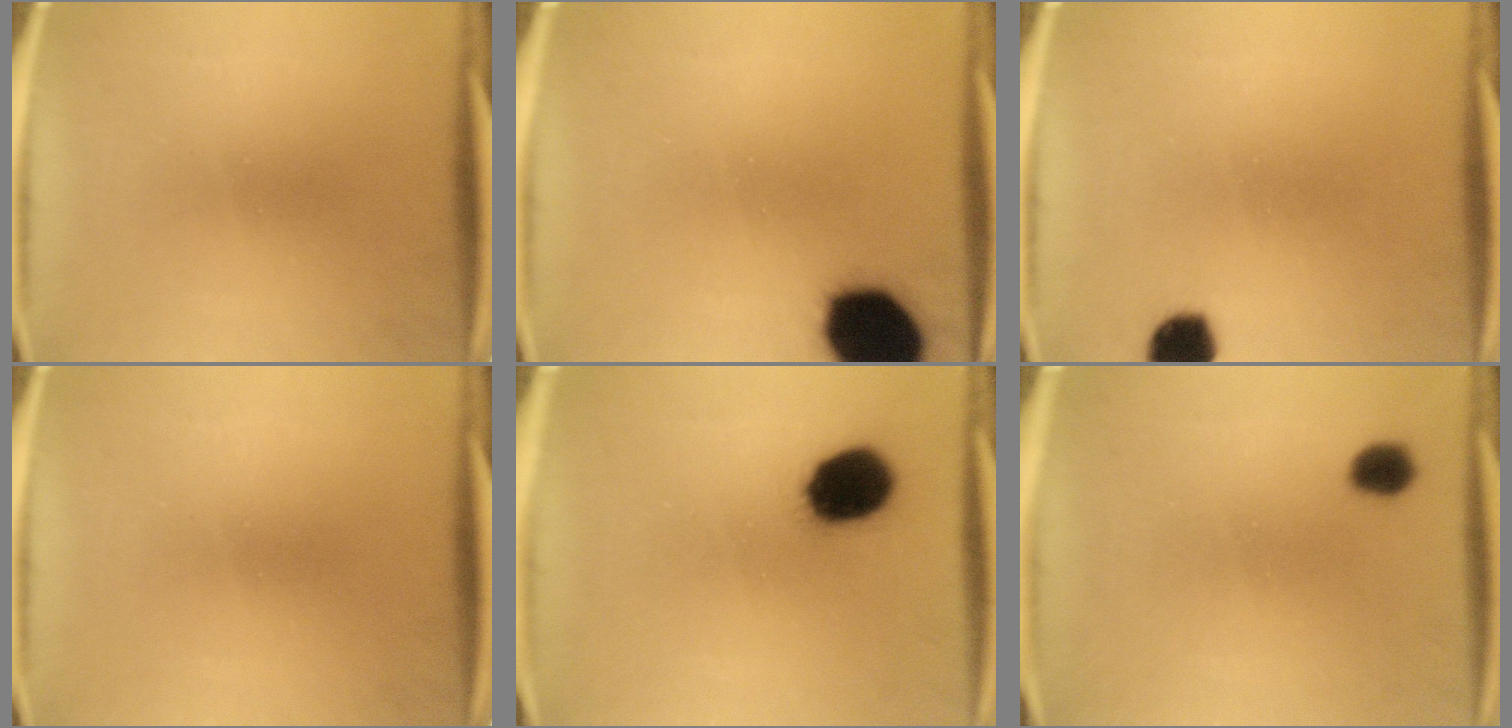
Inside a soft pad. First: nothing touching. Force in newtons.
{"total": 17.4}
{"total": 5.8}
{"total": 0.0}
{"total": 13.4}
{"total": 4.8}